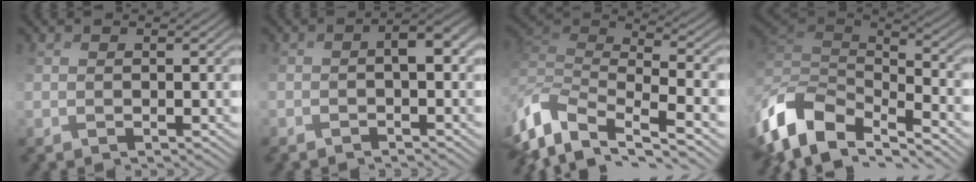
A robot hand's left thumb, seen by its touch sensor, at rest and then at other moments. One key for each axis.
{"total": 4.1, "fx": -1.2, "fy": 1.6, "fz": 3.6, "tx": -0.057, "ty": 0.003, "tz": -0.021}
{"total": 8.7, "fx": -3.6, "fy": 3.6, "fz": 7.1, "tx": -0.171, "ty": 0.006, "tz": -0.067}
{"total": 10.0, "fx": -4.1, "fy": 5.5, "fz": 7.3, "tx": -0.181, "ty": -0.007, "tz": -0.066}